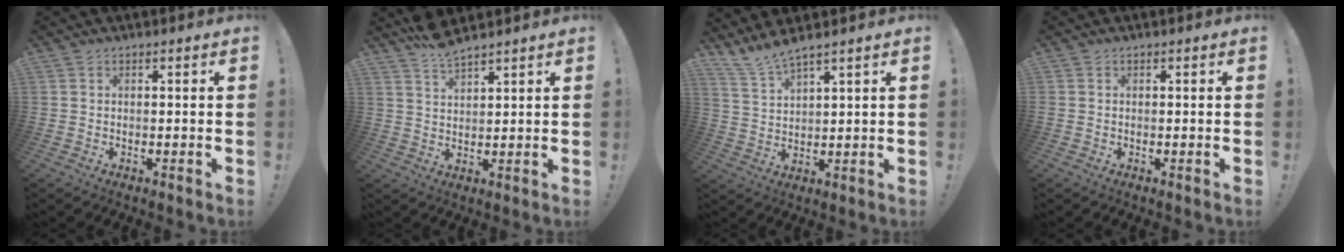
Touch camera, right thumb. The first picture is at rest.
{"total": 5.5, "force": [4.8, 1.2, 2.3], "torque": [-0.040, -0.029, 0.087]}
{"total": 6.1, "force": [5.6, 0.1, 2.4], "torque": [-0.066, -0.030, 0.105]}
{"total": 0.0}